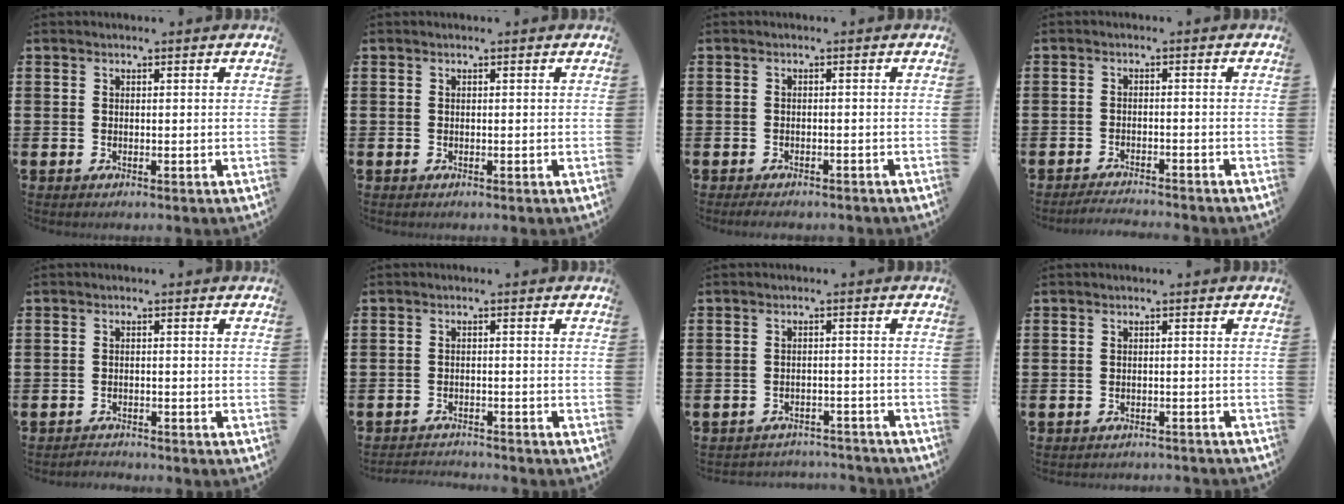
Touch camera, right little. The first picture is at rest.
{"total": 0.0}
{"total": 0.8, "force": [-0.8, 0.1, 0.0], "torque": [-0.002, -0.002, -0.016]}
{"total": 1.6, "force": [-1.6, -0.3, -0.1], "torque": [0.001, 0.002, -0.031]}
{"total": 1.3, "force": [-1.2, -0.2, -0.5], "torque": [0.005, 0.002, -0.025]}
{"total": 1.8, "force": [-1.8, -0.1, -0.2], "torque": [-0.002, 0.002, -0.040]}
{"total": 2.1, "force": [-2.0, 0.0, -0.5], "torque": [0.002, 0.000, -0.044]}
{"total": 1.0, "force": [-1.0, -0.2, -0.3], "torque": [0.004, 0.000, -0.020]}